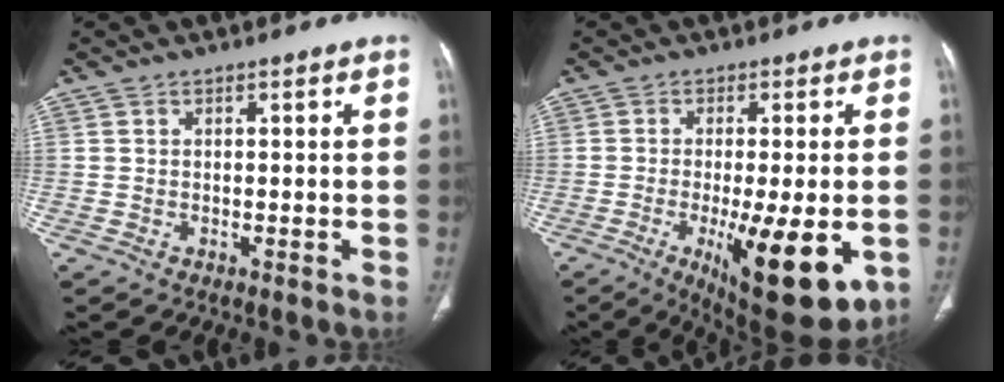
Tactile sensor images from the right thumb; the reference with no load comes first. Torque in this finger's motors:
{"motor_torque": [2.80, 2.20, 1.11, 0.51, 0.37]}